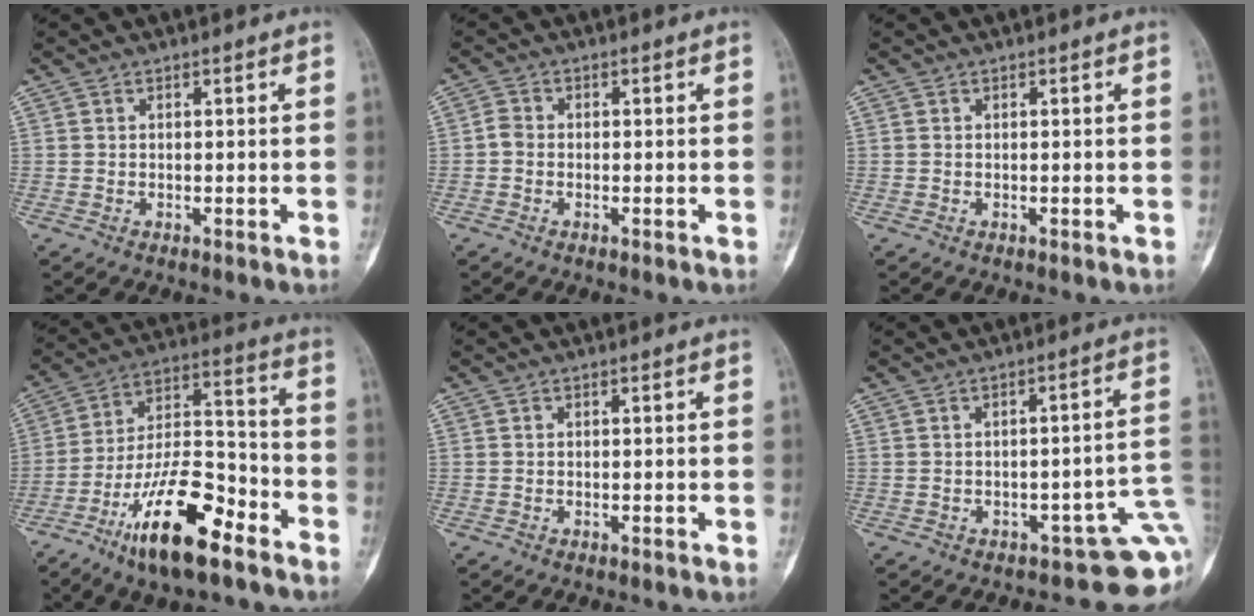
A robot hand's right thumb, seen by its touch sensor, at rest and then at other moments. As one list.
[{"total": 2.0, "force": [-0.5, 1.5, 1.1], "torque": [-0.017, 0.004, -0.017]}, {"total": 0.0}, {"total": 18.7, "force": [-10.9, 6.5, 13.8], "torque": [-0.236, 0.073, -0.193]}, {"total": 0.0}, {"total": 9.8, "force": [-3.3, 4.7, 7.9], "torque": [-0.054, 0.039, -0.035]}]